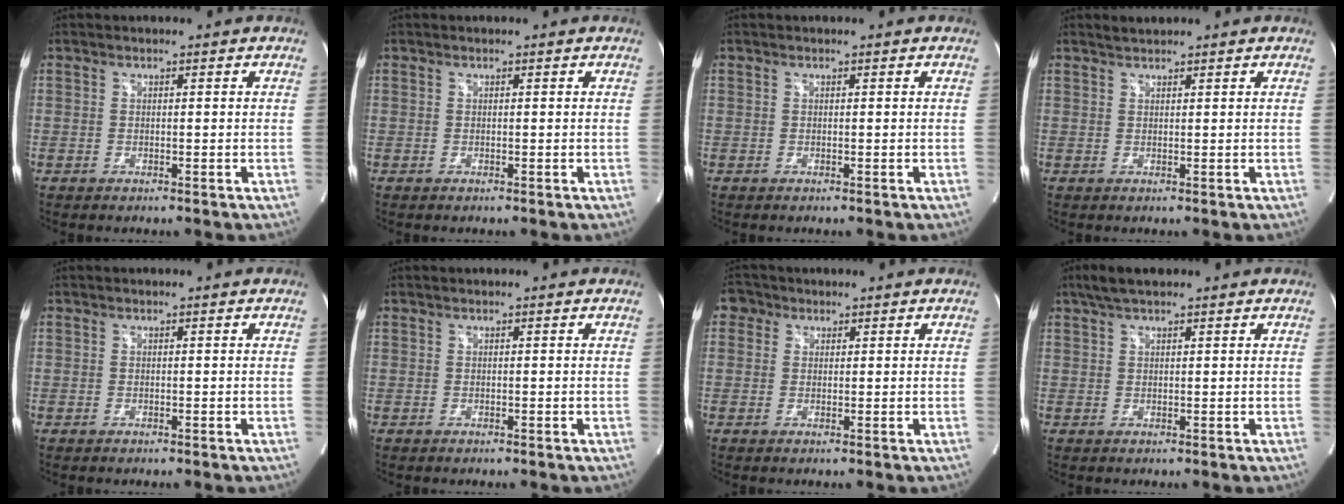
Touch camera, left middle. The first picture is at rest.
{"total": 0.0}
{"total": 0.0}
{"total": 1.2, "force": [1.2, 0.1, 0.2], "torque": [-0.012, 0.007, 0.027]}
{"total": 0.0}
{"total": 0.0}
{"total": 2.8, "force": [1.3, 2.4, 0.5], "torque": [-0.007, 0.010, 0.018]}
{"total": 3.9, "force": [3.0, 0.9, 2.3], "torque": [-0.051, 0.021, 0.056]}